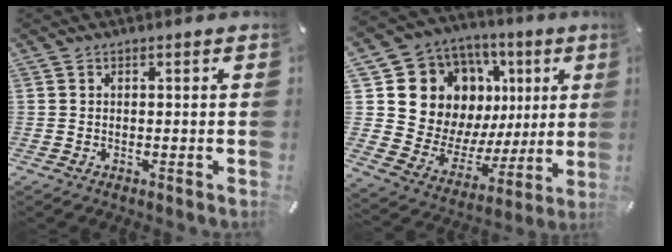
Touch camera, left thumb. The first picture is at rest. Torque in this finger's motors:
{"motor_torque": [1.83, 3.18, 2.25, -0.52, 0.10]}